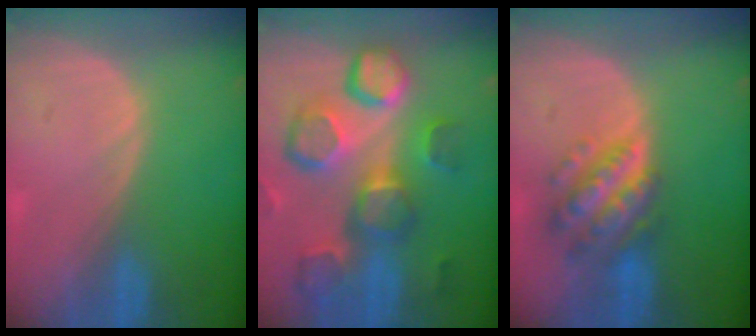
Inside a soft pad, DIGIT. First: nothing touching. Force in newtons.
{"total": 12.9, "press": 11.2, "slide": 6.4}
{"total": 7.4, "press": 7.3, "slide": 0.5}